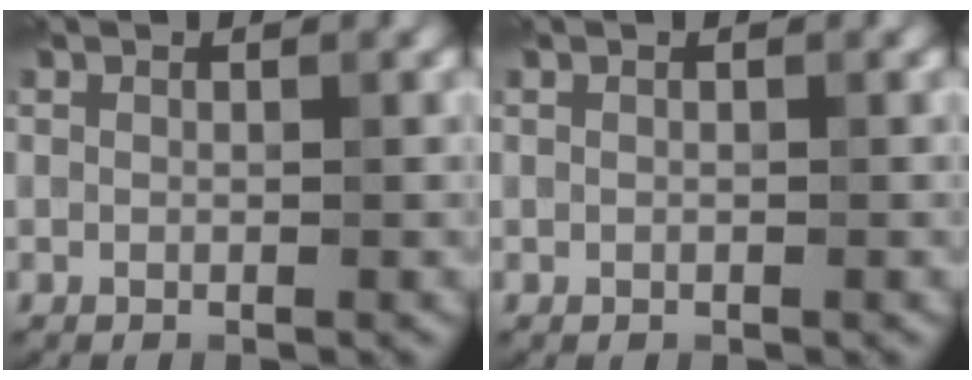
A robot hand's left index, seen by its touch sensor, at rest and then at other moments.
{"total": 0.0}